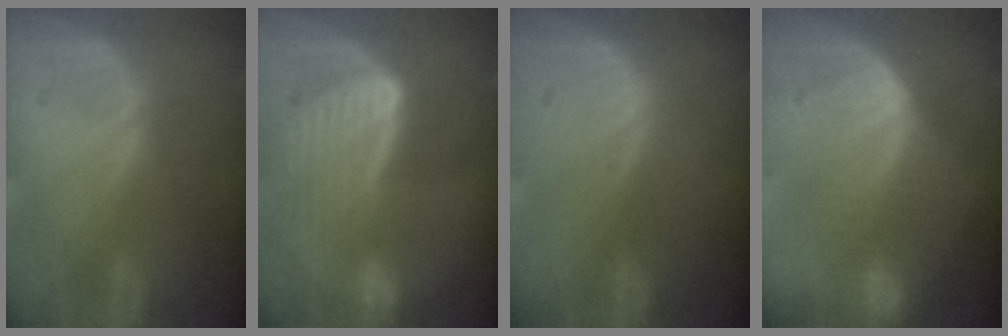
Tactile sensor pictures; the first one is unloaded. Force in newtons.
{"total": 9.2, "press": 8.0, "slide": 4.5}
{"total": 0.0}
{"total": 8.1, "press": 7.5, "slide": 3.1}